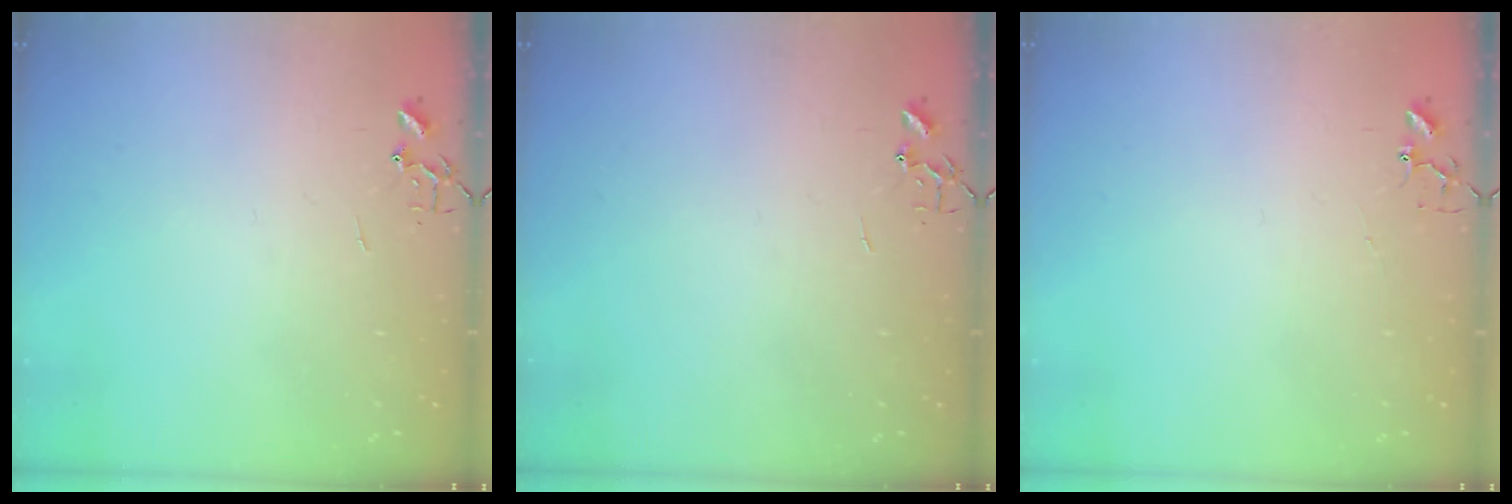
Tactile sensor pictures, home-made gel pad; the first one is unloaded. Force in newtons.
{"total": 0.0}
{"total": 3.9, "press": 3.8, "slide": 0.2}